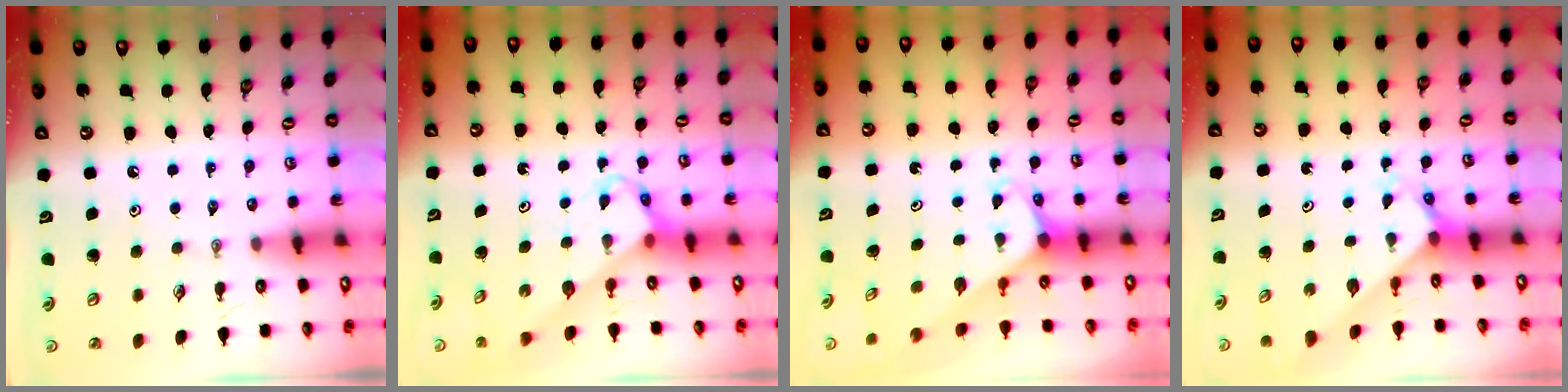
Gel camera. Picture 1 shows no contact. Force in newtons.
{"total": 3.7, "press": 3.7, "slide": 0.1}
{"total": 2.1, "press": 2.1, "slide": 0.1}
{"total": 2.5, "press": 2.5, "slide": 0.2}